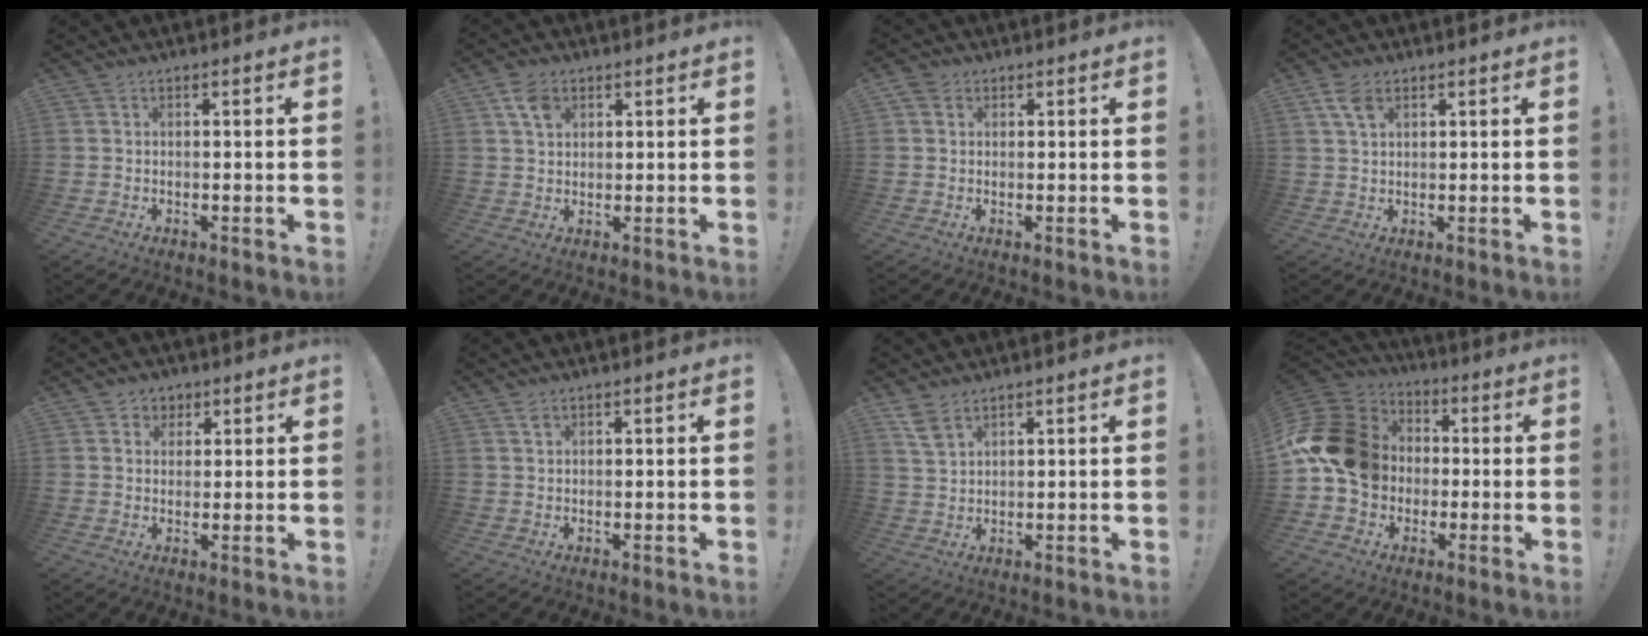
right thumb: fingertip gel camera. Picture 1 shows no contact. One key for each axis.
{"total": 5.9, "fx": 2.8, "fy": 4.1, "fz": 3.2, "tx": -0.059, "ty": -0.001, "tz": 0.054}
{"total": 3.0, "fx": 1.3, "fy": 2.4, "fz": 1.1, "tx": -0.024, "ty": 0.001, "tz": 0.025}
{"total": 5.4, "fx": 2.6, "fy": 3.0, "fz": 3.7, "tx": -0.070, "ty": -0.002, "tz": 0.051}
{"total": 3.9, "fx": 1.6, "fy": 3.5, "fz": 0.4, "tx": 0.006, "ty": -0.010, "tz": 0.028}
{"total": 1.5, "fx": 1.0, "fy": 0.8, "fz": 0.8, "tx": -0.003, "ty": -0.006, "tz": 0.016}
{"total": 5.2, "fx": 3.7, "fy": 2.3, "fz": 2.9, "tx": -0.055, "ty": -0.018, "tz": 0.071}
{"total": 18.8, "fx": -0.2, "fy": 15.3, "fz": 10.9, "tx": -0.186, "ty": 0.018, "tz": 0.008}